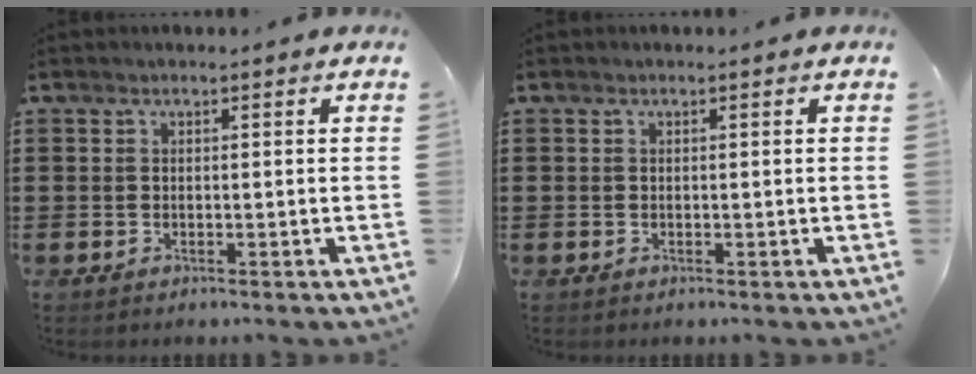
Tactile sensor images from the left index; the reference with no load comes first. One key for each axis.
{"total": 0.0}